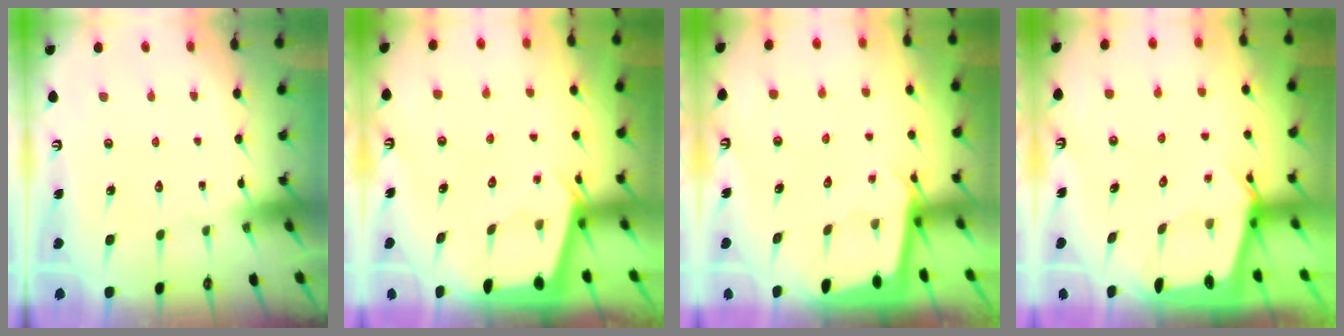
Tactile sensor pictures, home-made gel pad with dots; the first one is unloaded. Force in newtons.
{"total": 2.5, "press": 2.5, "slide": 0.3}
{"total": 1.8, "press": 1.8, "slide": 0.1}
{"total": 2.7, "press": 2.7, "slide": 0.1}